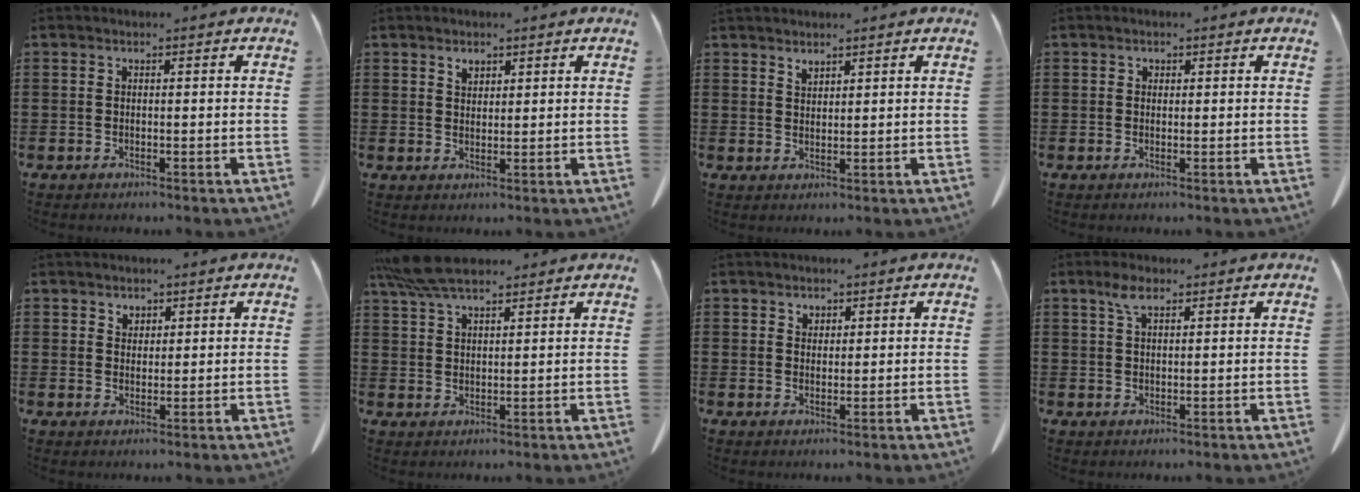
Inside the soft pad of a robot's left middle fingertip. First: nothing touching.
{"total": 1.8, "force": [1.4, 0.8, 0.6], "torque": [-0.007, -0.004, 0.027]}
{"total": 1.7, "force": [1.6, 0.4, 0.3], "torque": [-0.009, -0.003, 0.033]}
{"total": 0.5, "force": [0.3, 0.4, 0.1], "torque": [-0.005, 0.000, 0.008]}
{"total": 2.0, "force": [1.7, 1.0, 0.2], "torque": [0.001, -0.002, 0.033]}
{"total": 7.2, "force": [5.8, 1.9, 3.8], "torque": [-0.090, -0.005, 0.112]}
{"total": 1.6, "force": [1.3, 0.8, 0.2], "torque": [0.002, -0.003, 0.026]}
{"total": 3.4, "force": [2.0, 1.3, 2.4], "torque": [-0.055, 0.003, 0.037]}